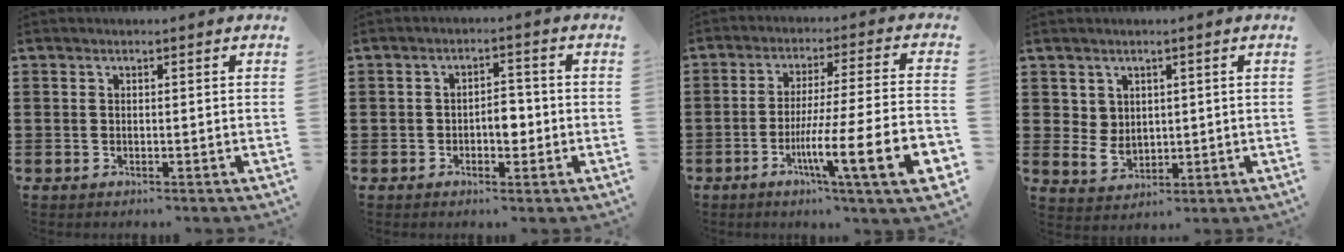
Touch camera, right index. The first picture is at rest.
{"total": 3.6, "force": [-0.8, 2.0, 2.8], "torque": [-0.046, 0.002, -0.019]}
{"total": 13.8, "force": [-6.1, 1.3, 12.3], "torque": [-0.214, -0.006, -0.106]}
{"total": 3.2, "force": [1.6, 2.6, 0.8], "torque": [-0.029, 0.005, 0.030]}